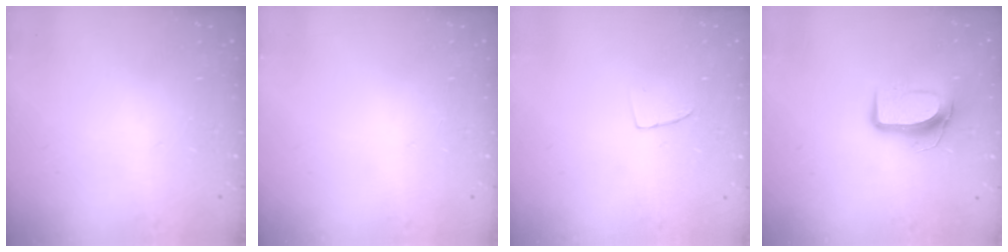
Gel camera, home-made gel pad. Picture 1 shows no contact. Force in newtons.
{"total": 0.0}
{"total": 2.9, "press": 2.9, "slide": 0.2}
{"total": 9.7, "press": 9.7, "slide": 0.8}